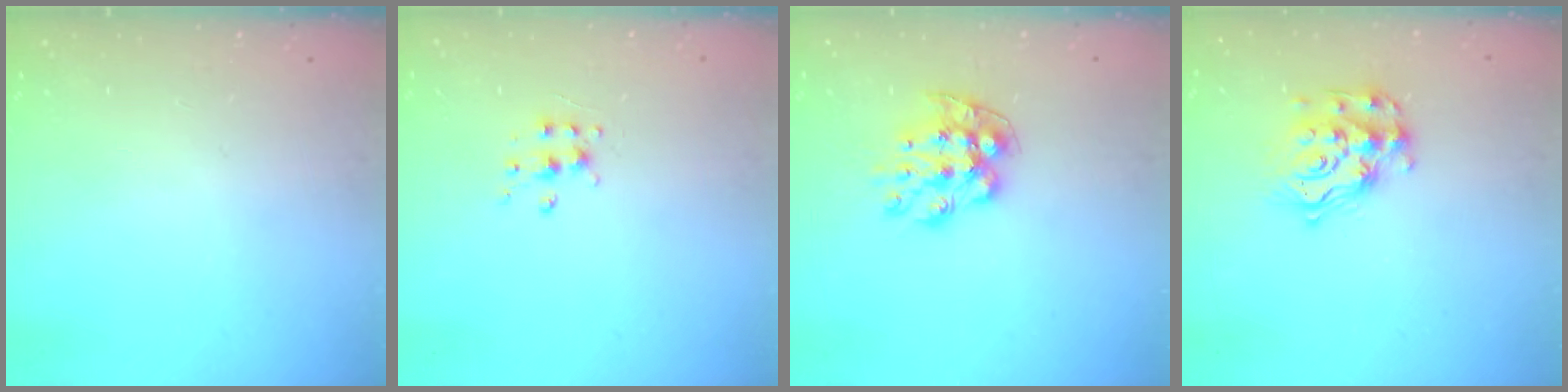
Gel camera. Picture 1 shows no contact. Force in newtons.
{"total": 5.5, "press": 5.5, "slide": 0.4}
{"total": 9.5, "press": 9.4, "slide": 0.9}
{"total": 13.7, "press": 13.7, "slide": 0.9}